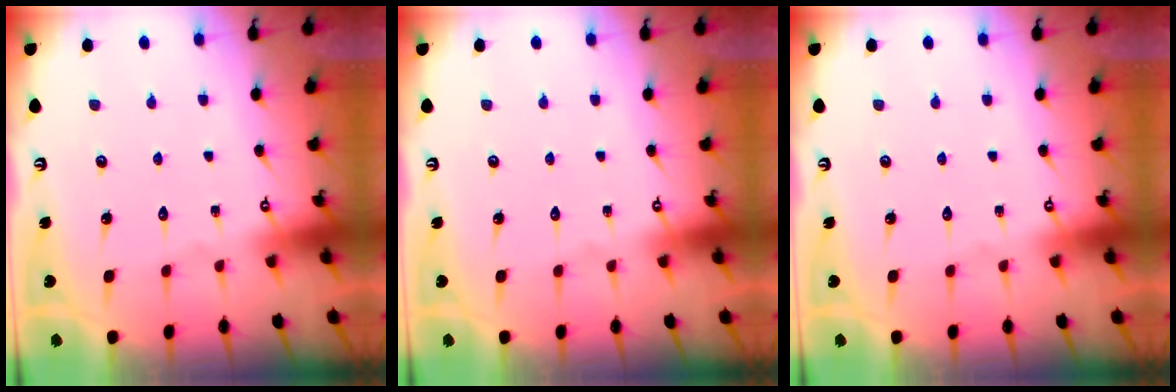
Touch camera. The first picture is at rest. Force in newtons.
{"total": 0.0}
{"total": 0.0}